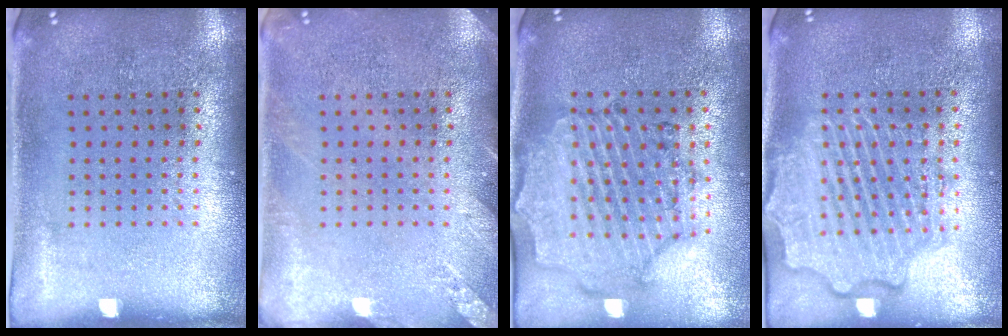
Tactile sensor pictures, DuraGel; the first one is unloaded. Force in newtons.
{"total": 1.9, "press": 1.8, "slide": 0.2}
{"total": 1.6, "press": 1.6, "slide": 0.4}
{"total": 4.5, "press": 4.5, "slide": 0.6}